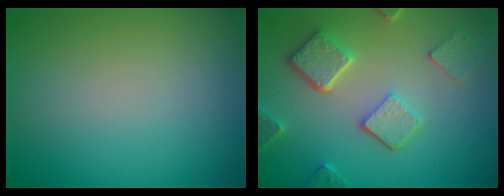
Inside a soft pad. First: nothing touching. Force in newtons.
{"total": 5.0, "press": 3.9, "slide": 3.2}